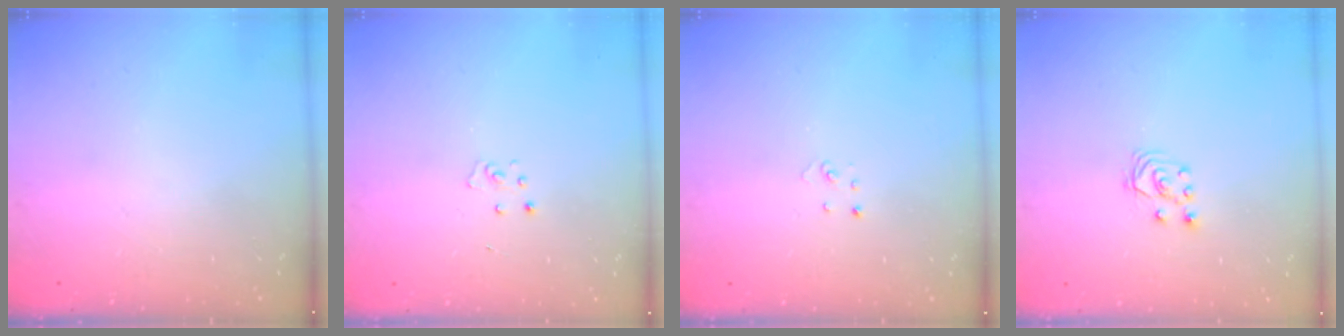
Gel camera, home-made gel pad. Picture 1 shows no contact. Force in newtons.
{"total": 2.7, "press": 2.7, "slide": 0.3}
{"total": 1.9, "press": 1.9, "slide": 0.2}
{"total": 2.8, "press": 2.7, "slide": 0.7}